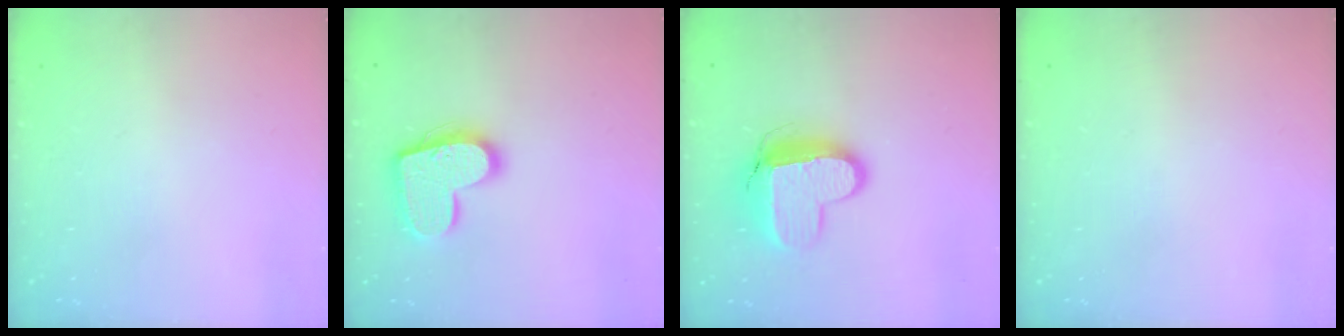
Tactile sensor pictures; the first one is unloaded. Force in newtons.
{"total": 16.4, "press": 16.4, "slide": 1.0}
{"total": 13.3, "press": 13.3, "slide": 1.0}
{"total": 0.0}